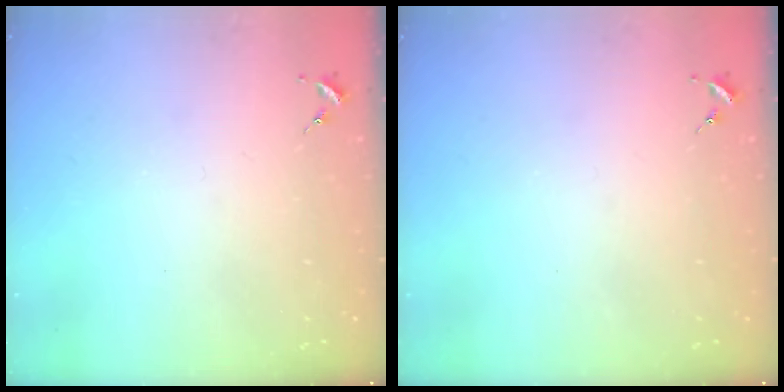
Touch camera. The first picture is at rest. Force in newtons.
{"total": 0.0}